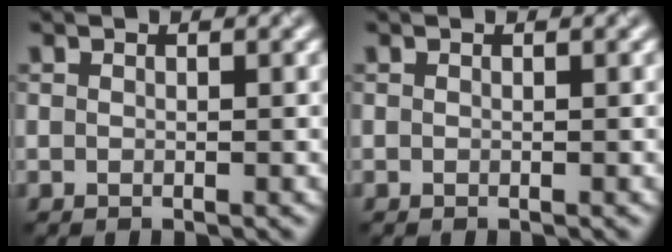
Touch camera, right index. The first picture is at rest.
{"total": 0.0}